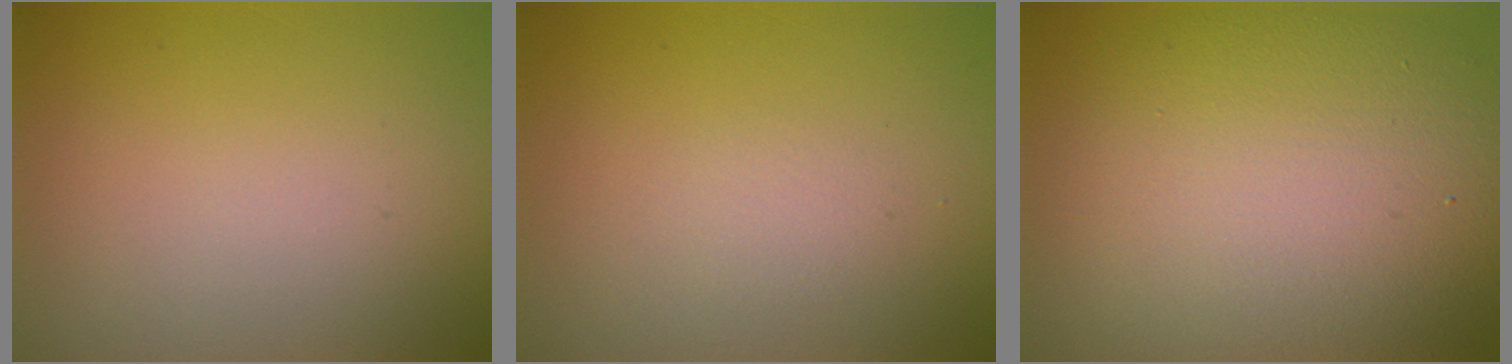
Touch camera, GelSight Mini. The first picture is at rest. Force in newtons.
{"total": 0.9, "press": 0.9, "slide": 0.0}
{"total": 12.6, "press": 12.5, "slide": 0.9}